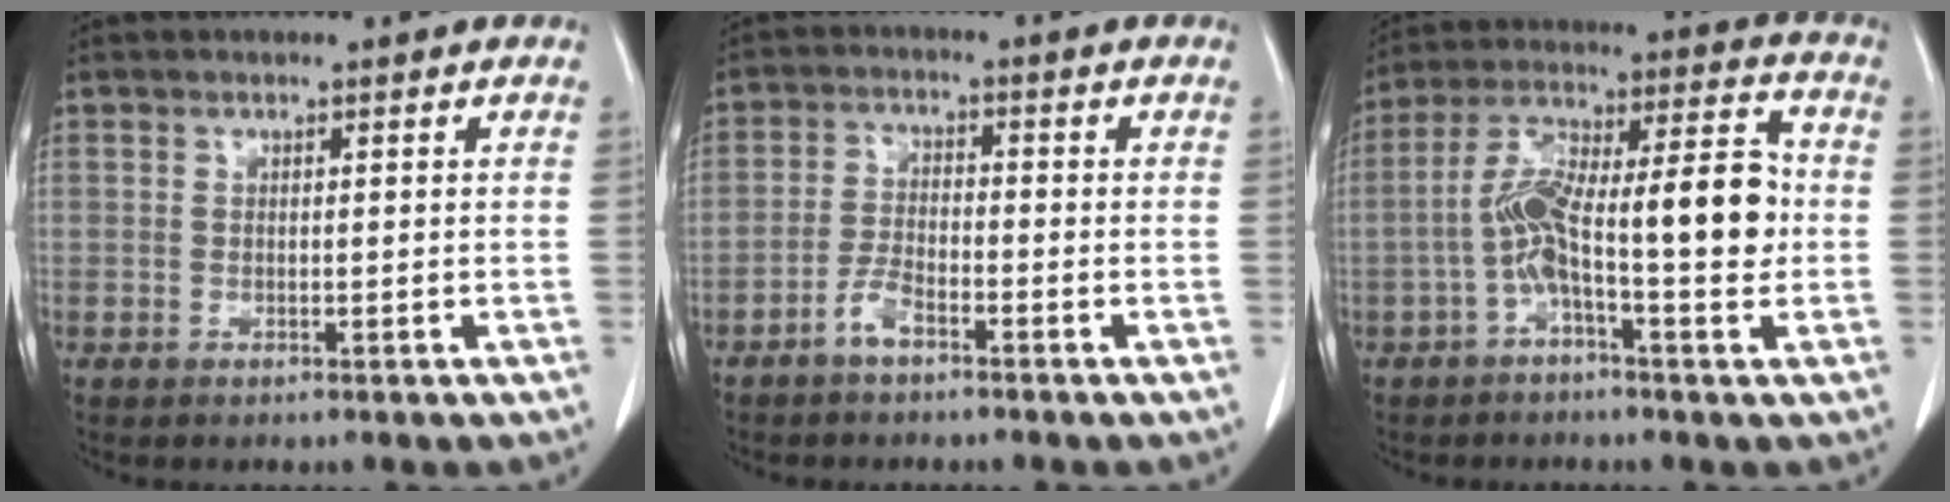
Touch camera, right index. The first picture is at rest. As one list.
[{"total": 3.6, "force": [-2.6, 1.1, 2.3], "torque": [-0.050, 0.005, -0.053]}, {"total": 14.6, "force": [-2.1, 3.2, 14.1], "torque": [-0.247, 0.042, -0.036]}]